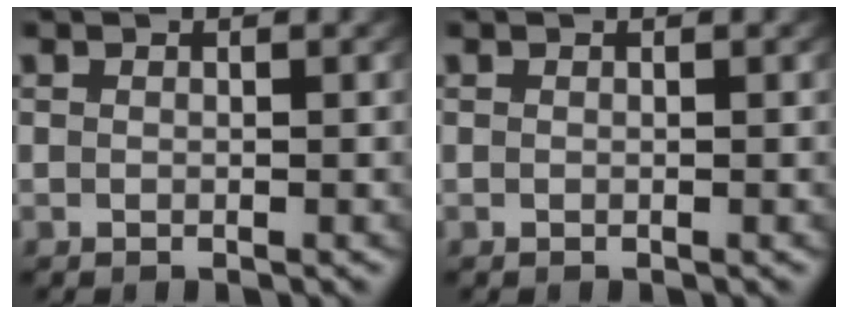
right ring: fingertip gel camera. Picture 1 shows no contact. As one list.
[{"total": 0.0}]